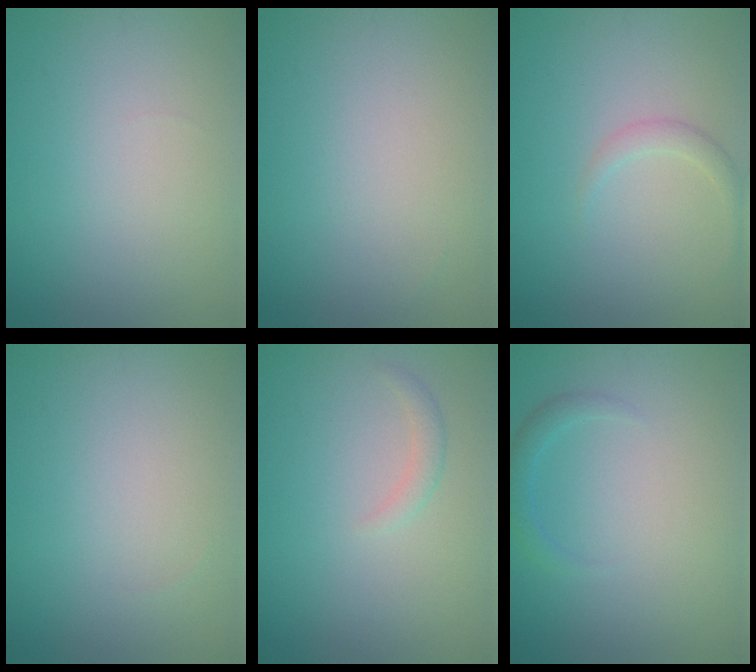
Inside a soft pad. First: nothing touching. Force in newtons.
{"total": 0.0}
{"total": 1.4, "press": 1.4, "slide": 0.1}
{"total": 0.0}
{"total": 1.1, "press": 1.1, "slide": 0.1}
{"total": 1.3, "press": 1.3, "slide": 0.1}